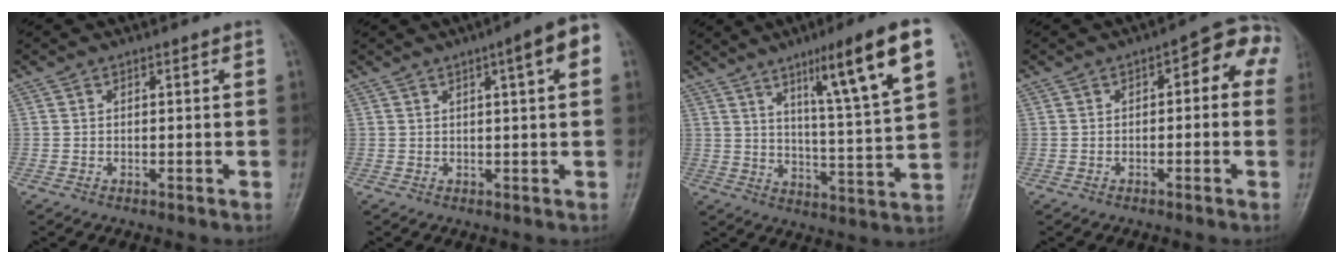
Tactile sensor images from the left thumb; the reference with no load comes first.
{"total": 6.6, "force": [2.4, 0.9, 6.0], "torque": [-0.079, 0.011, 0.027]}
{"total": 16.4, "force": [8.1, 1.3, 14.1], "torque": [-0.213, -0.031, 0.125]}
{"total": 7.7, "force": [1.1, 3.7, 6.6], "torque": [-0.051, 0.036, 0.000]}